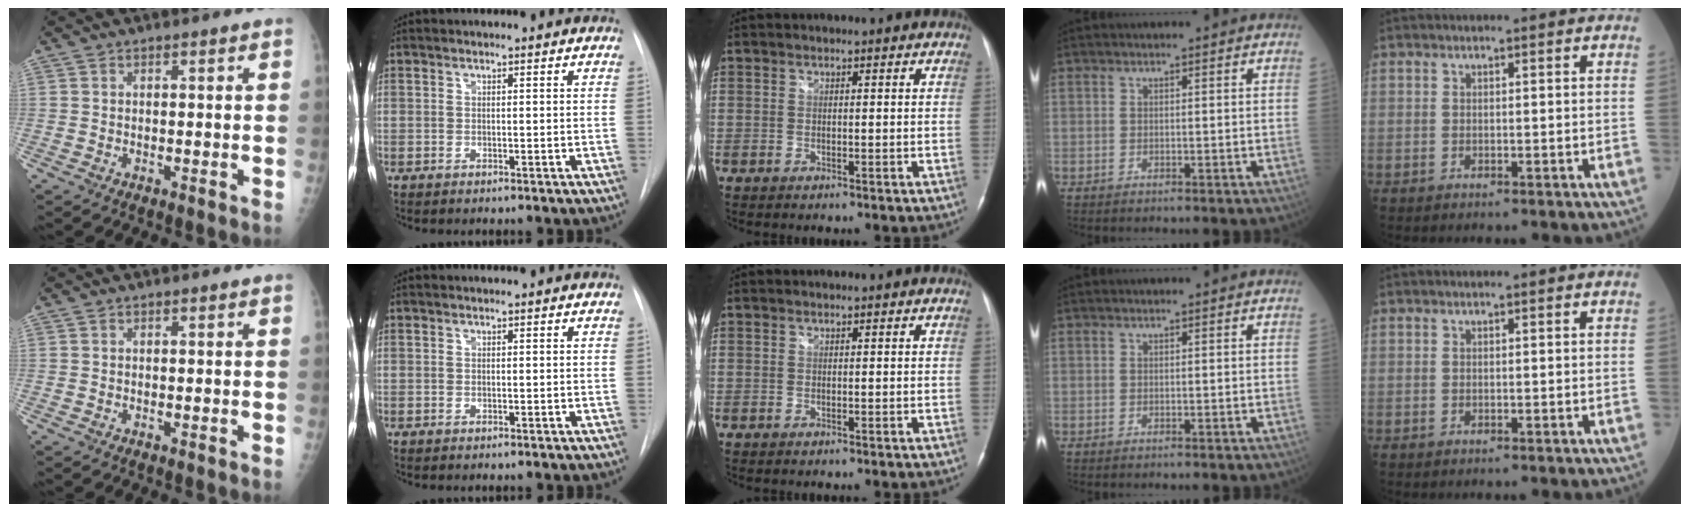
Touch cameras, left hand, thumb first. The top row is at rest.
{}